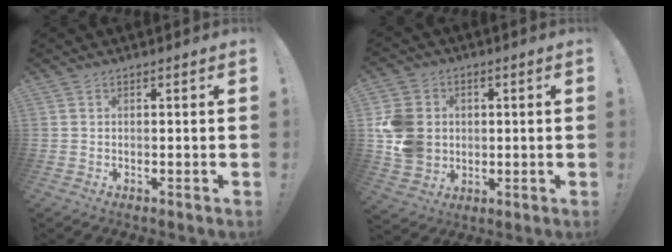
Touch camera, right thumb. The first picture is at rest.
{"total": 12.9, "force": [0.6, 11.5, 5.9], "torque": [-0.115, 0.011, 0.019]}